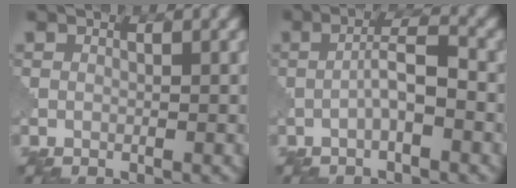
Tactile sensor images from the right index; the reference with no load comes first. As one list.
[{"total": 3.2, "force": [-1.0, 0.6, 3.0], "torque": [-0.054, 0.012, -0.024]}]